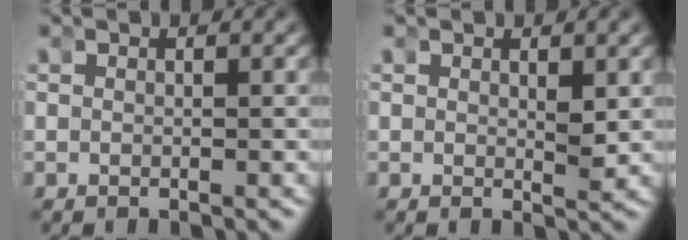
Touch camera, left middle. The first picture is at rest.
{"total": 1.3, "force": [0.4, 0.4, 1.1], "torque": [-0.016, -0.010, 0.011]}